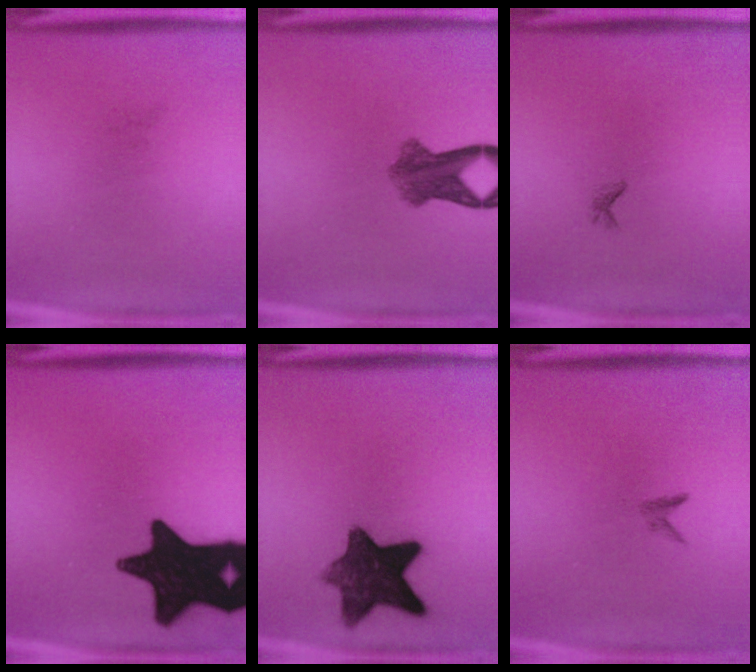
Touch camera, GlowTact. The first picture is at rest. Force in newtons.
{"total": 6.1}
{"total": 0.6}
{"total": 18.4}
{"total": 11.8}
{"total": 0.8}